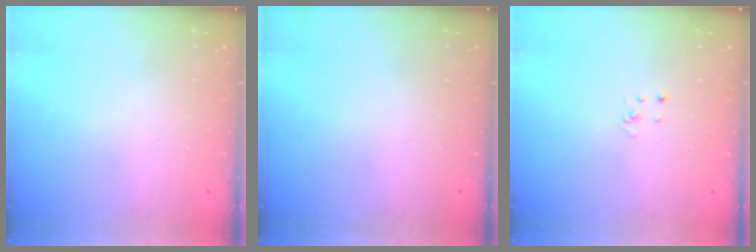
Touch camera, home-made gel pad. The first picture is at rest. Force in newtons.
{"total": 0.0}
{"total": 1.5, "press": 1.5, "slide": 0.1}